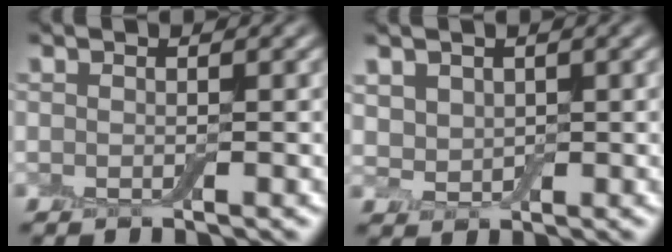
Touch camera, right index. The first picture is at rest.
{"total": 2.1, "force": [1.1, 1.6, 0.7], "torque": [-0.016, 0.004, 0.016]}